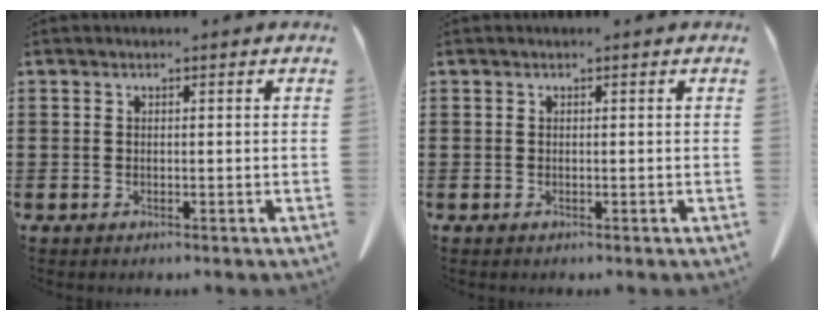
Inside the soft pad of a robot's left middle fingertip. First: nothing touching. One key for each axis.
{"total": 0.0}